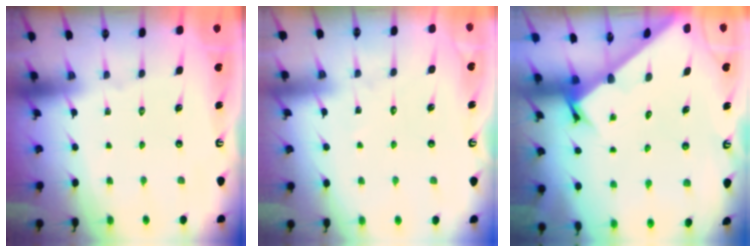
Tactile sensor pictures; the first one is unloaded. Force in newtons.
{"total": 4.8, "press": 4.8, "slide": 0.5}
{"total": 2.8, "press": 2.8, "slide": 0.3}